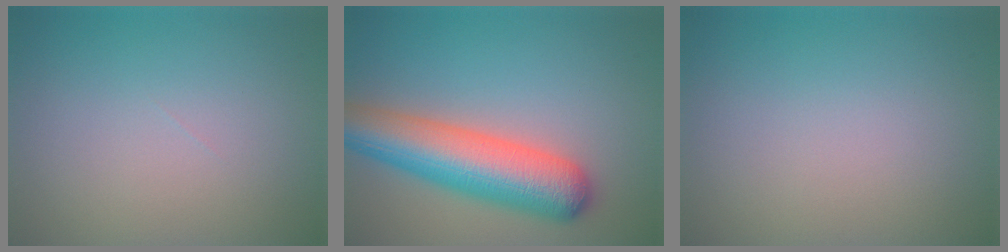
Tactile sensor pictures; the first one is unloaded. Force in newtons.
{"total": 8.6, "press": 8.6, "slide": 0.4}
{"total": 0.0}